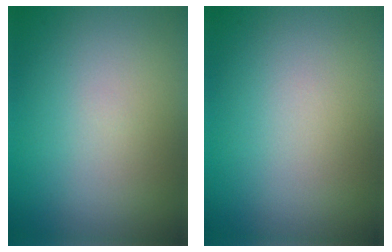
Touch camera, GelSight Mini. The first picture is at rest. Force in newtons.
{"total": 0.0}